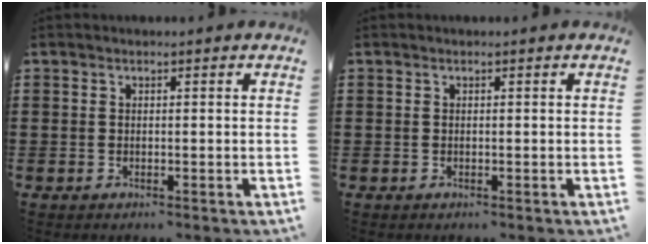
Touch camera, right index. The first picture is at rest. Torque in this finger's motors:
{"motor_torque": [0.00, 0.00, 0.00, 0.00]}